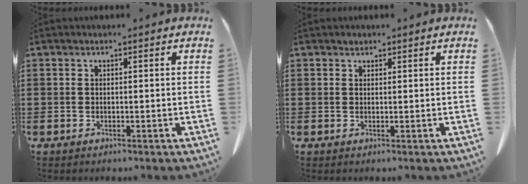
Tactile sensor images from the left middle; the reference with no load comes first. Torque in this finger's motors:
{"motor_torque": [-0.11, 0.06, 0.00, 0.00]}